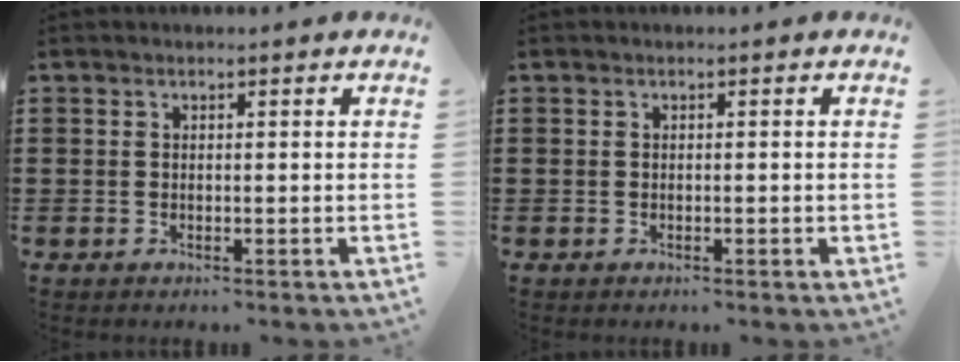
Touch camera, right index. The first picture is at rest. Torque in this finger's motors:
{"motor_torque": [-0.82, 0.64, 0.00, -0.01]}